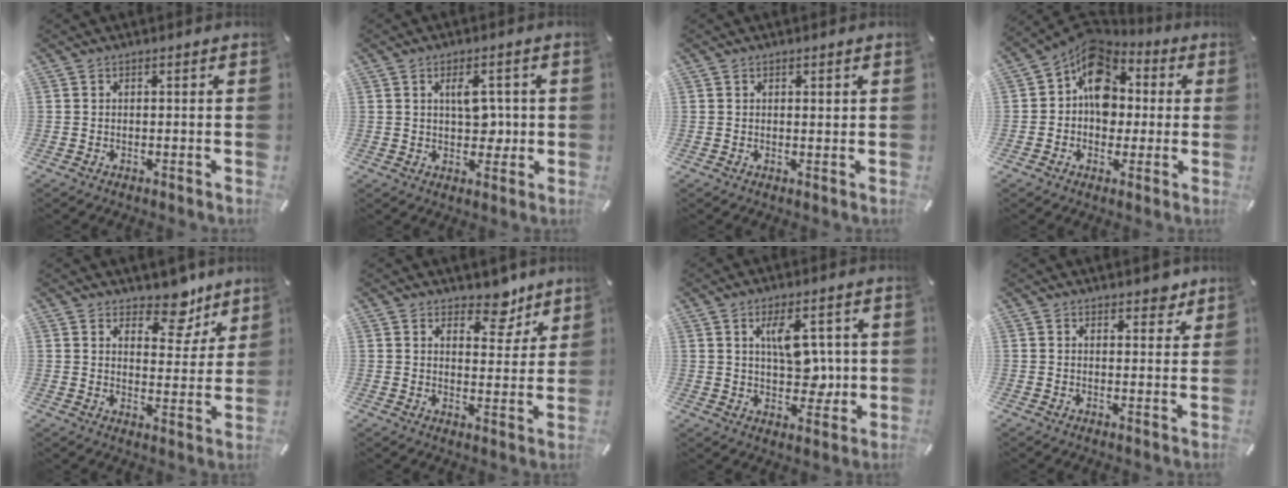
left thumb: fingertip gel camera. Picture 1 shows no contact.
{"total": 7.1, "force": [1.2, 4.3, 5.5], "torque": [-0.079, 0.000, 0.017]}
{"total": 0.9, "force": [0.5, 0.4, 0.7], "torque": [-0.014, 0.000, 0.010]}
{"total": 12.4, "force": [2.0, 10.2, 6.8], "torque": [-0.111, -0.008, 0.035]}
{"total": 9.6, "force": [7.6, 4.8, 3.4], "torque": [-0.026, -0.063, 0.128]}
{"total": 8.1, "force": [6.2, 4.4, 2.8], "torque": [-0.016, -0.048, 0.103]}
{"total": 10.3, "force": [2.4, 6.0, 8.0], "torque": [-0.110, -0.003, 0.040]}
{"total": 3.7, "force": [2.9, 1.9, 1.2], "torque": [-0.005, -0.014, 0.047]}